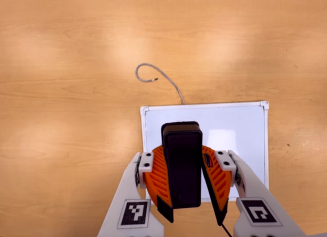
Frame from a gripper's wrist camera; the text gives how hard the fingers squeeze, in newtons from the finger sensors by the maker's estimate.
{"total": 11.2, "left": 10.5, "right": 11.9}